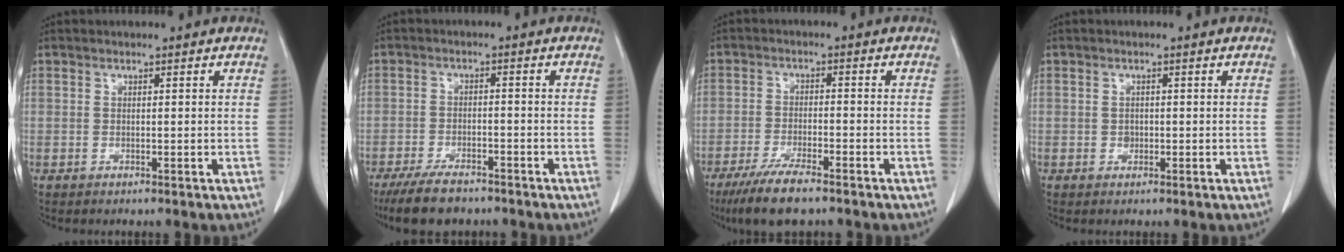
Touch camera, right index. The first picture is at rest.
{"total": 7.8, "force": [-6.4, 2.3, 3.8], "torque": [-0.067, -0.014, -0.109]}
{"total": 8.5, "force": [-6.4, 1.0, 5.5], "torque": [-0.099, -0.021, -0.108]}
{"total": 0.9, "force": [-0.1, 0.8, 0.4], "torque": [-0.005, 0.002, -0.001]}